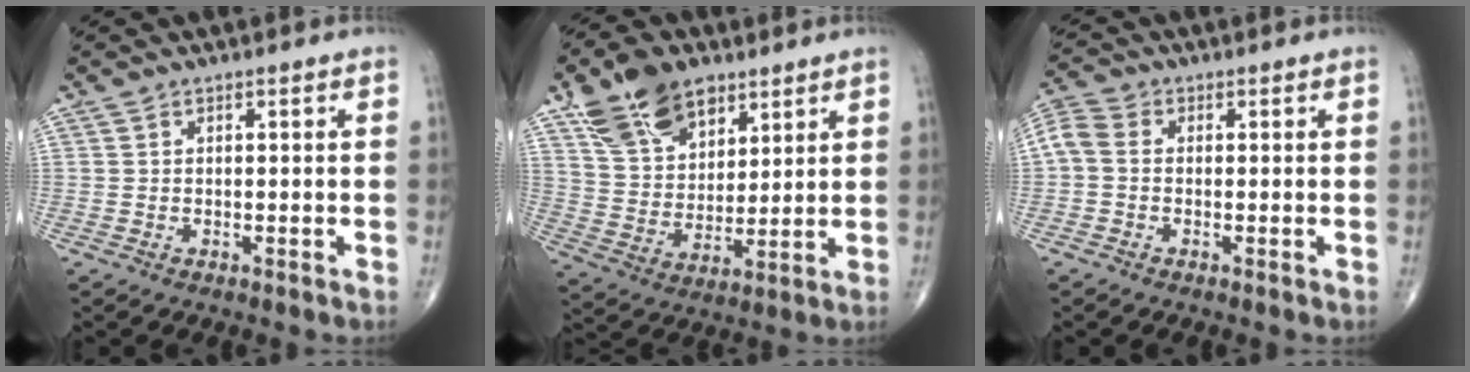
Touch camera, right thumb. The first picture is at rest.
{"total": 14.5, "force": [8.8, 8.4, 7.9], "torque": [-0.110, -0.030, 0.165]}
{"total": 5.9, "force": [0.0, 4.4, 4.0], "torque": [-0.091, 0.017, -0.011]}